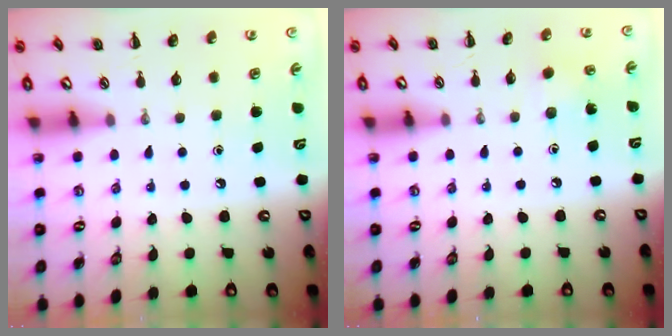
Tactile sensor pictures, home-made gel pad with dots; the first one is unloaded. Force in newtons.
{"total": 2.8, "press": 2.6, "slide": 0.9}